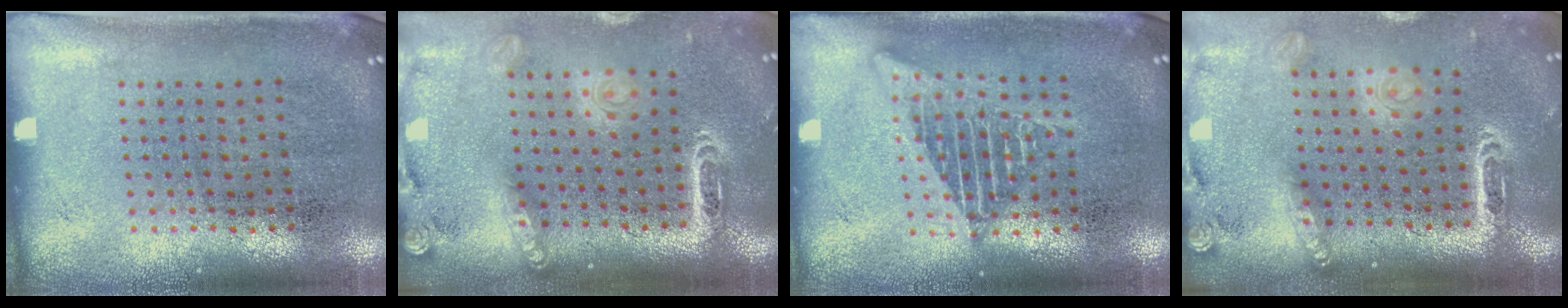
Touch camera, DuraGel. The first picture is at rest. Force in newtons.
{"total": 2.3, "press": 1.9, "slide": 1.3}
{"total": 2.6, "press": 2.6, "slide": 0.3}
{"total": 2.4, "press": 1.9, "slide": 1.5}